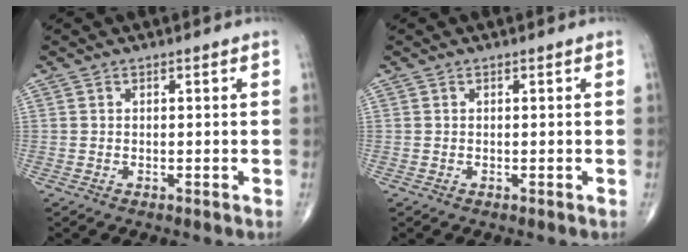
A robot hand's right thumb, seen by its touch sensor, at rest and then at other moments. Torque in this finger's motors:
{"motor_torque": [0.05, 0.05, -0.08, 0.03, 0.00]}